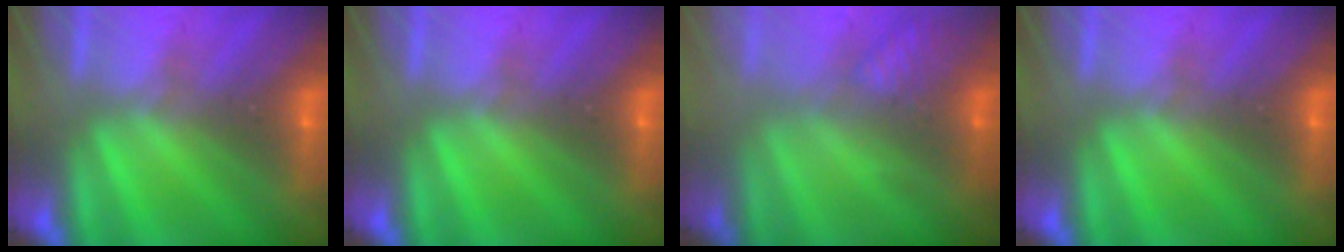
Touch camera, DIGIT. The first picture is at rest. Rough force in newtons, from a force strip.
{"total": 0.0}
{"total": 2.5}
{"total": 0.0}